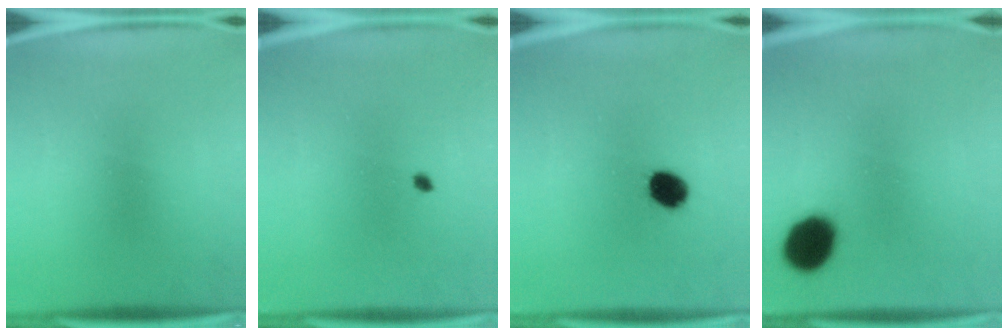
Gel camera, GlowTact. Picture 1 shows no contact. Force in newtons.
{"total": 0.8}
{"total": 7.1}
{"total": 11.4}